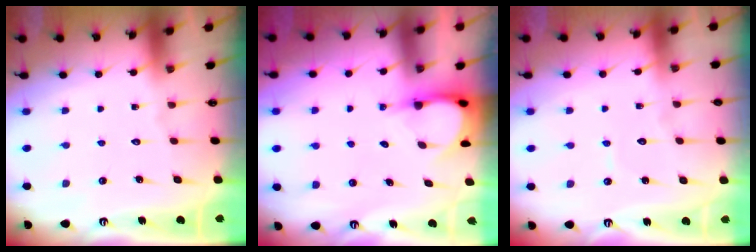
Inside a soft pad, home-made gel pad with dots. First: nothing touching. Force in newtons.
{"total": 3.9, "press": 3.9, "slide": 0.2}
{"total": 3.4, "press": 3.4, "slide": 0.3}